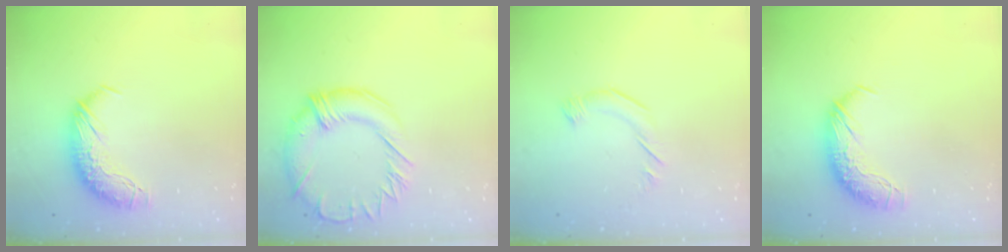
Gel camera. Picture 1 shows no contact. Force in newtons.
{"total": 5.7, "press": 5.5, "slide": 1.5}
{"total": 5.3, "press": 5.3, "slide": 0.2}
{"total": 0.0}